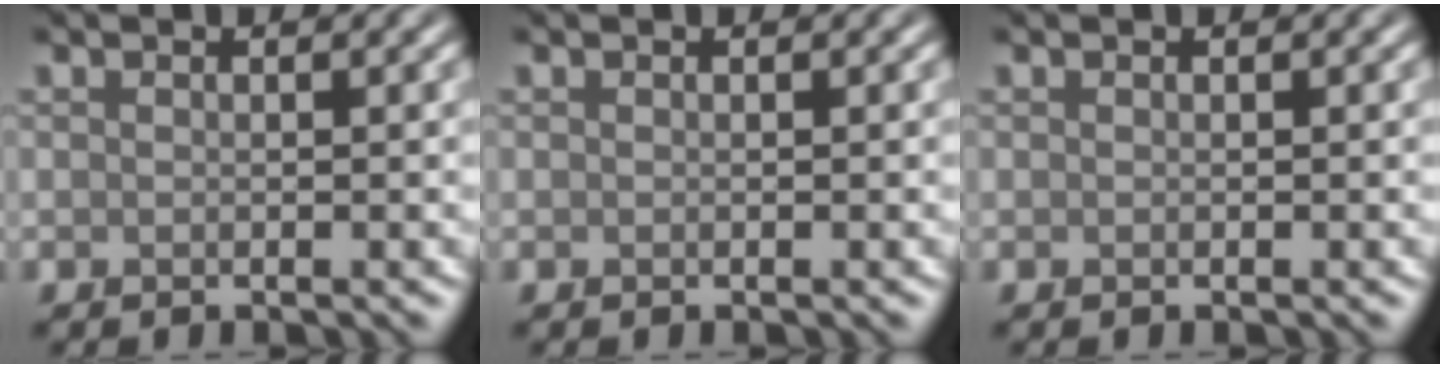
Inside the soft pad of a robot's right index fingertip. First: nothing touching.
{"total": 0.0}
{"total": 0.0}